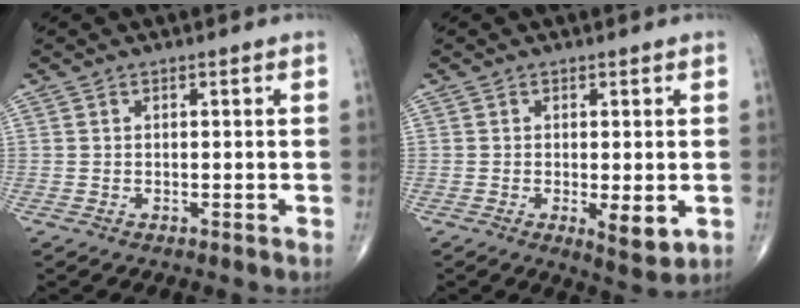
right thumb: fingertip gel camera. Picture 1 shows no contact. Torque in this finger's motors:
{"motor_torque": [0.78, 0.83, -0.03, -0.01, 0.14]}